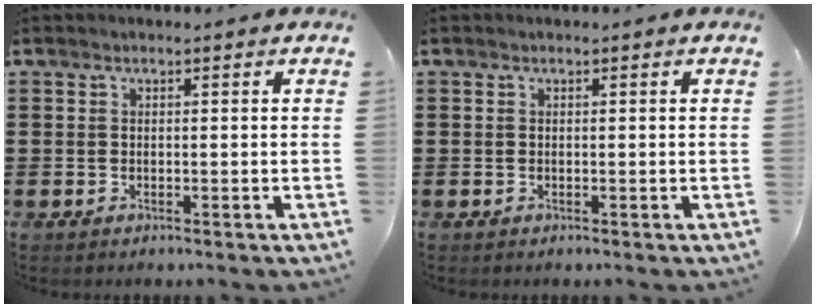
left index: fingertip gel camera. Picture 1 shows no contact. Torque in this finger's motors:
{"motor_torque": [0.00, 0.00, 0.00, 0.00]}